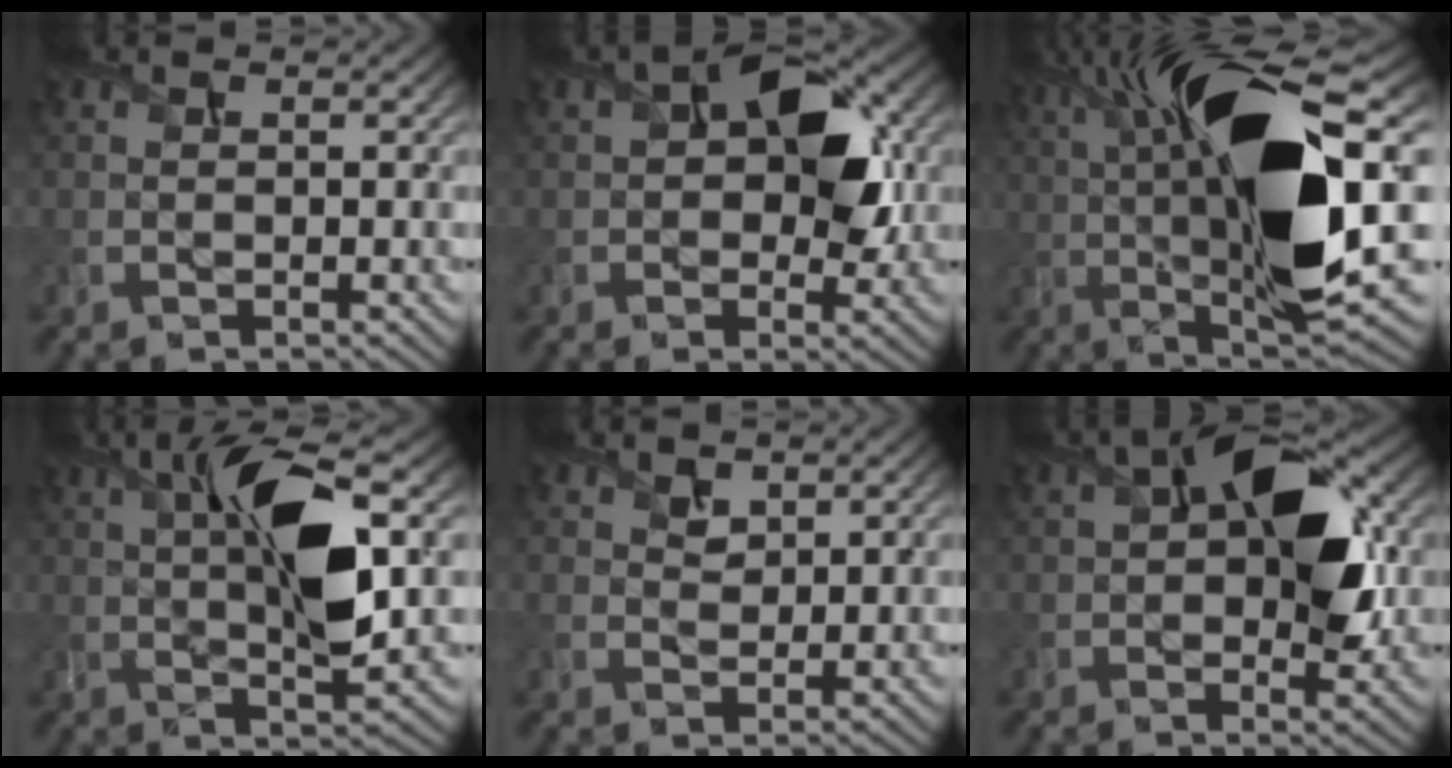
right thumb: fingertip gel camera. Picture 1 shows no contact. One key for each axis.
{"total": 8.1, "fx": 1.1, "fy": 4.9, "fz": 6.4, "tx": -0.084, "ty": 0.006, "tz": 0.012}
{"total": 19.0, "fx": 3.0, "fy": 5.5, "fz": 17.9, "tx": -0.305, "ty": 0.021, "tz": 0.046}
{"total": 11.5, "fx": 2.5, "fy": 3.2, "fz": 10.7, "tx": -0.192, "ty": 0.009, "tz": 0.041}
{"total": 1.9, "fx": 1.3, "fy": 1.1, "fz": 0.8, "tx": -0.020, "ty": -0.003, "tz": 0.027}
{"total": 10.2, "fx": 1.5, "fy": 5.5, "fz": 8.5, "tx": -0.127, "ty": 0.010, "tz": 0.013}